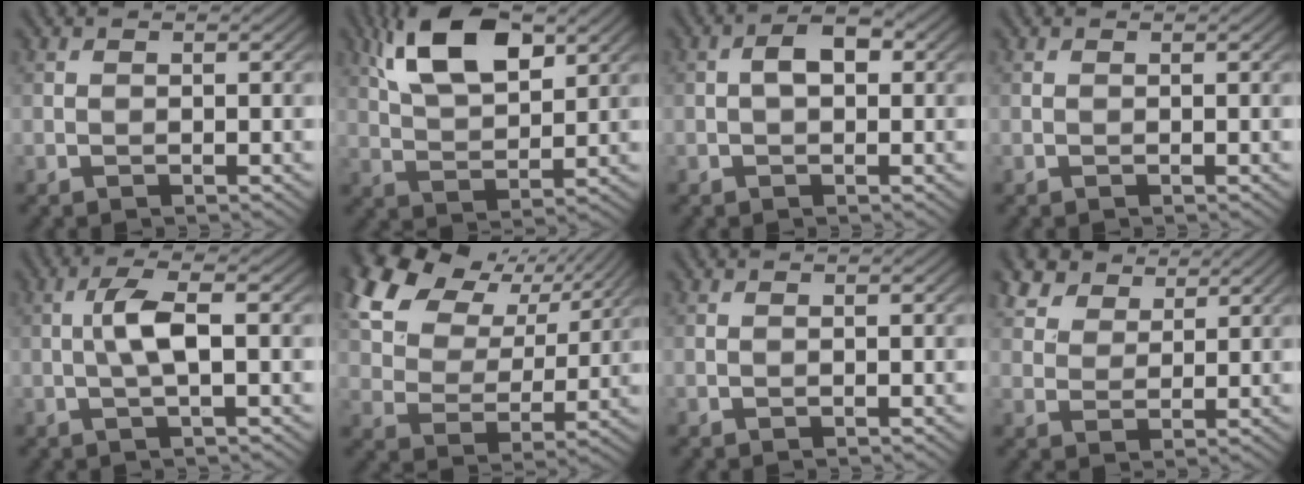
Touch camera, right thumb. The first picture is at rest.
{"total": 10.8, "force": [5.4, 4.7, 8.1], "torque": [-0.169, 0.013, 0.105]}
{"total": 3.3, "force": [0.3, 1.9, 2.6], "torque": [-0.045, 0.007, 0.000]}
{"total": 0.0}
{"total": 4.2, "force": [-0.1, 0.9, 4.2], "torque": [-0.084, 0.011, -0.006]}
{"total": 16.0, "force": [8.5, 10.2, 9.0], "torque": [-0.232, 0.036, 0.157]}
{"total": 0.0}
{"total": 6.0, "force": [4.5, 3.3, 2.3], "torque": [-0.070, -0.007, 0.099]}